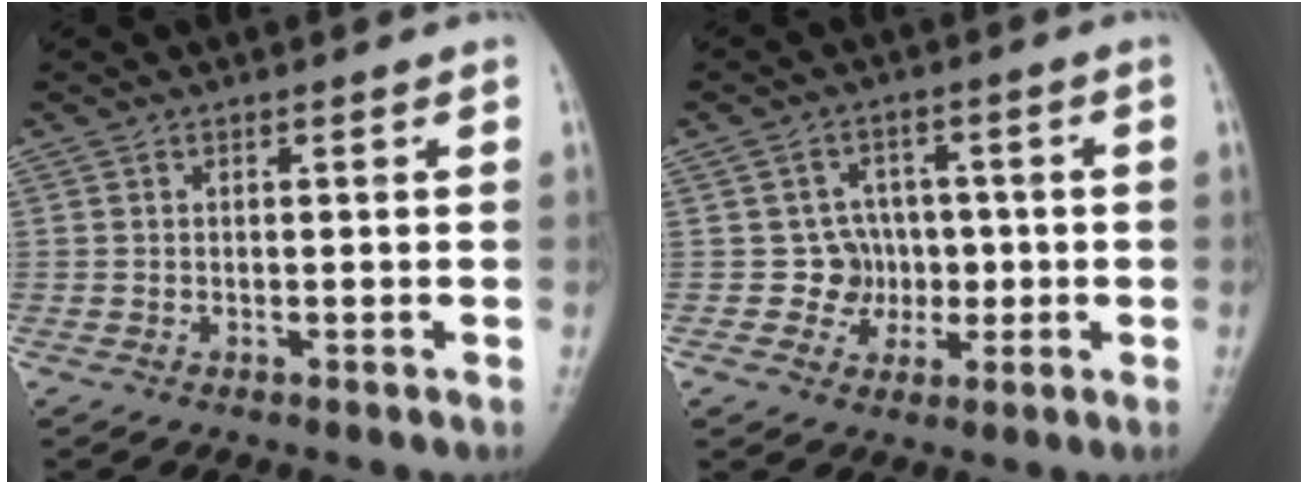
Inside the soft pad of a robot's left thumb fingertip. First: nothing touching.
{"total": 5.9, "force": [-0.6, 5.8, 1.3], "torque": [0.029, 0.019, -0.012]}